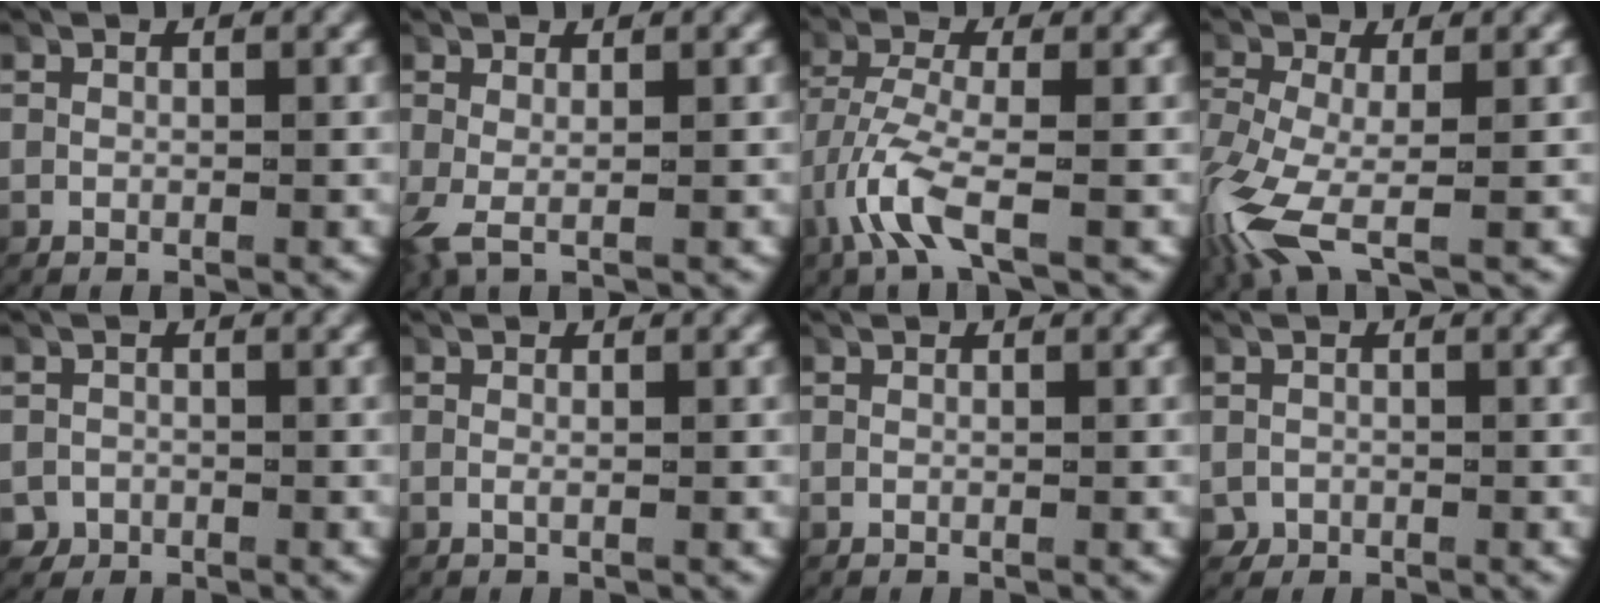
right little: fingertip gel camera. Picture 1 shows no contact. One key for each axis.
{"total": 1.4, "fx": -0.1, "fy": 0.6, "fz": 1.3, "tx": -0.045, "ty": -0.012, "tz": 0.006}
{"total": 4.1, "fx": -1.8, "fy": 1.9, "fz": 3.1, "tx": -0.092, "ty": -0.023, "tz": -0.024}
{"total": 4.3, "fx": -1.4, "fy": 2.3, "fz": 3.3, "tx": -0.109, "ty": -0.034, "tz": -0.012}
{"total": 2.3, "fx": -0.7, "fy": 2.2, "fz": 0.2, "tx": -0.014, "ty": -0.018, "tz": -0.006}
{"total": 0.0}
{"total": 0.0}
{"total": 1.7, "fx": -0.4, "fy": 1.7, "fz": 0.1, "tx": -0.014, "ty": -0.015, "tz": -0.001}